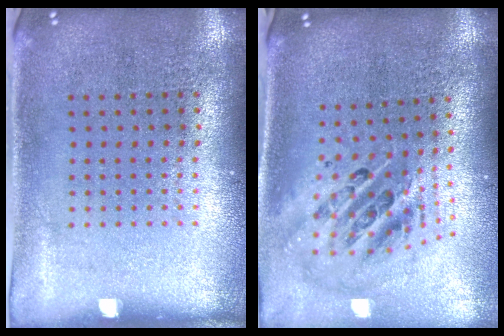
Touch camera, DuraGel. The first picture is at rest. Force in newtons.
{"total": 2.5, "press": 1.7, "slide": 1.9}